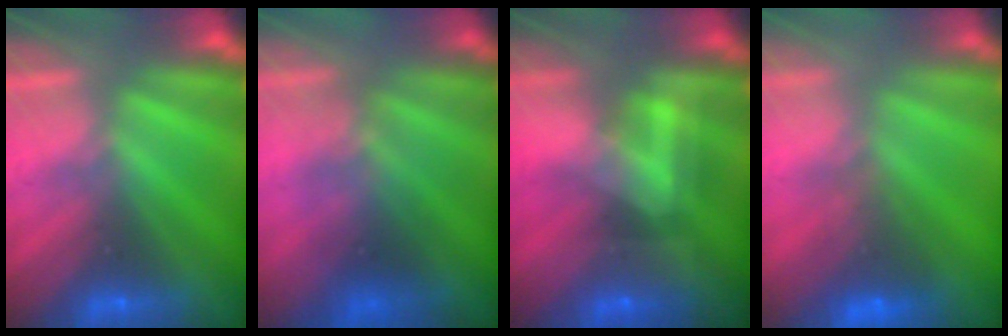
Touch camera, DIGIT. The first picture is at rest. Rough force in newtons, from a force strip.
{"total": 1.5}
{"total": 4.8}
{"total": 7.9}